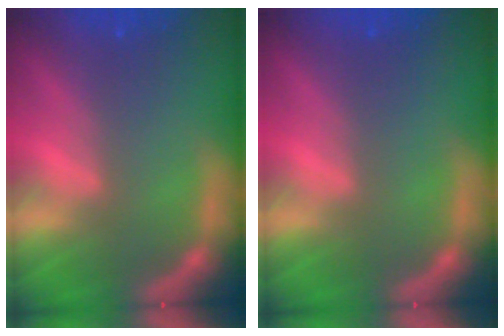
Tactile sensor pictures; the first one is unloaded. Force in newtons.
{"total": 0.0}